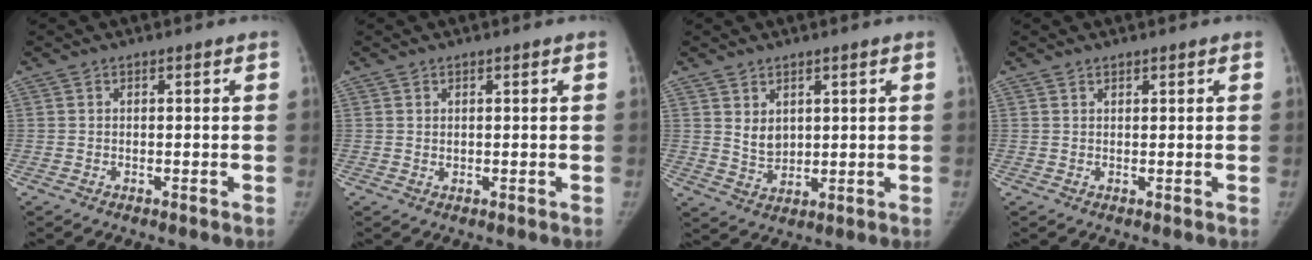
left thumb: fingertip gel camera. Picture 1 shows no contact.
{"total": 0.8, "force": [0.6, 0.5, 0.3], "torque": [0.001, -0.005, 0.010]}
{"total": 4.6, "force": [2.1, 3.1, 2.5], "torque": [-0.031, -0.023, 0.050]}
{"total": 1.0, "force": [0.8, 0.4, 0.2], "torque": [0.002, -0.006, 0.013]}